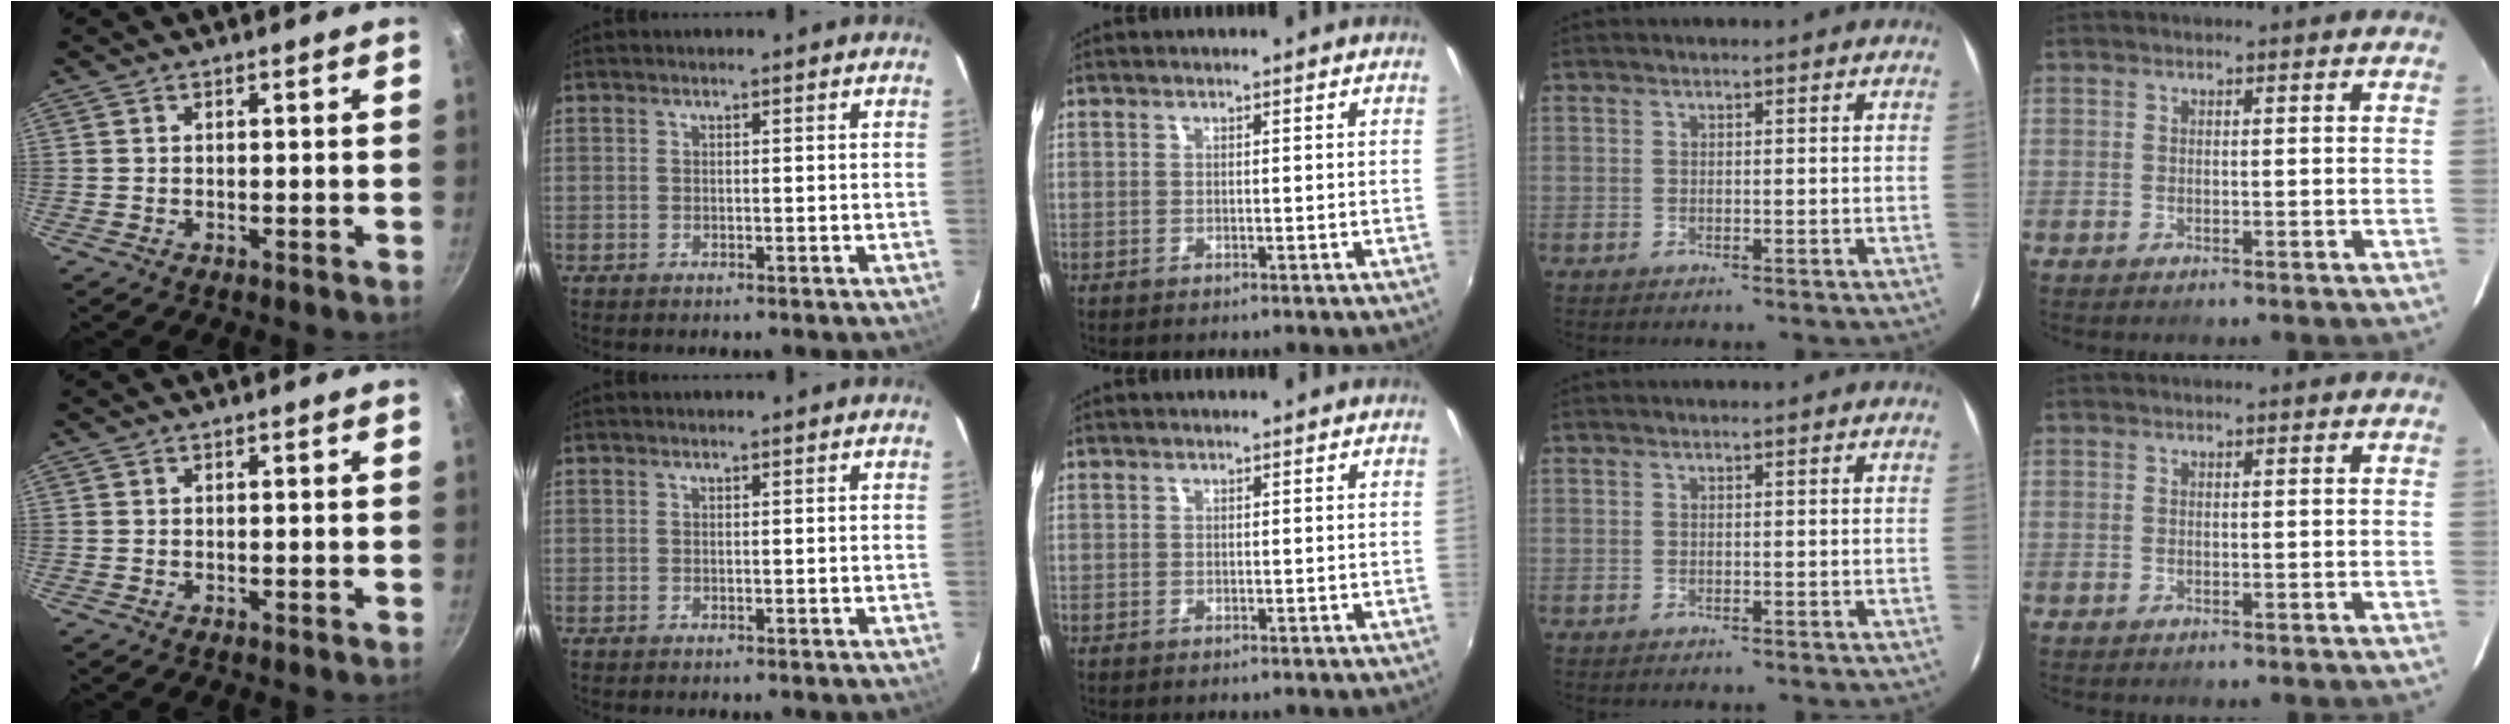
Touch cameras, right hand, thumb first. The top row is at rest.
{}